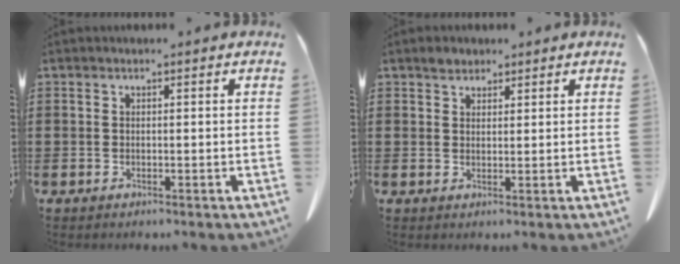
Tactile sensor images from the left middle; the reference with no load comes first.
{"total": 2.0, "force": [1.7, 1.0, 0.4], "torque": [-0.004, -0.002, 0.032]}